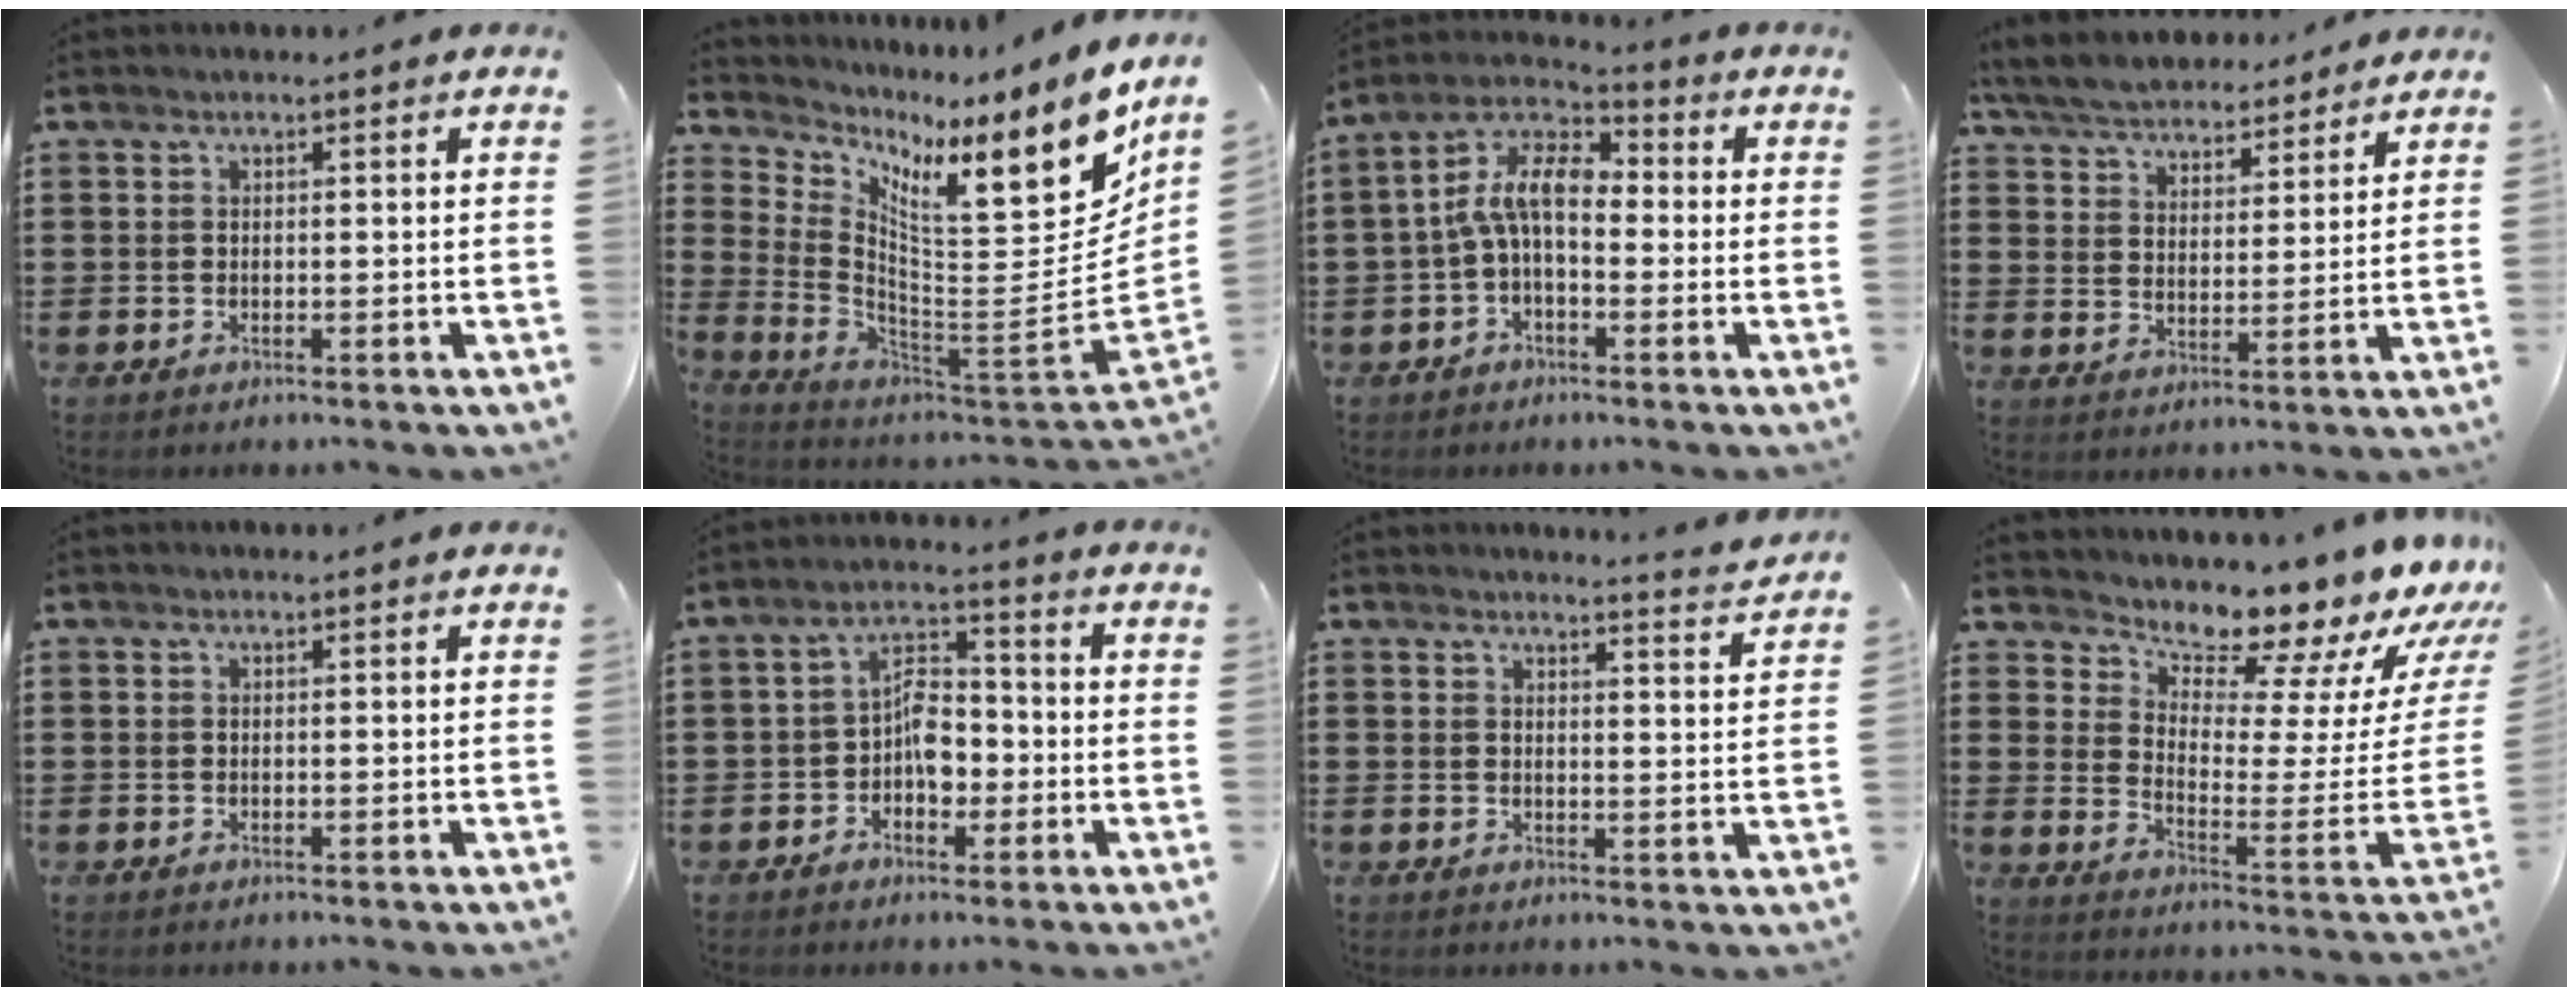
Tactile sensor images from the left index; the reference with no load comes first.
{"total": 11.6, "force": [5.5, 3.6, 9.5], "torque": [-0.164, -0.051, 0.078]}
{"total": 8.6, "force": [0.2, 4.1, 7.5], "torque": [-0.185, -0.013, -0.010]}
{"total": 5.6, "force": [5.4, 1.1, 1.0], "torque": [-0.047, -0.025, 0.096]}
{"total": 0.0}
{"total": 5.9, "force": [-1.3, 3.9, 4.3], "torque": [-0.073, 0.012, -0.027]}
{"total": 3.1, "force": [3.0, -0.5, 0.6], "torque": [-0.015, -0.018, 0.052]}
{"total": 9.8, "force": [9.3, 1.9, 2.3], "torque": [-0.049, -0.110, 0.151]}